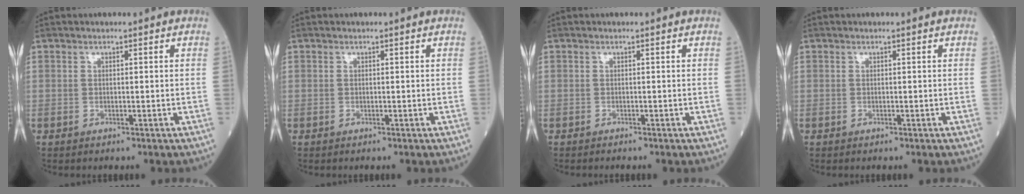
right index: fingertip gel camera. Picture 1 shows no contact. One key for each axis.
{"total": 0.0}
{"total": 0.6, "fx": -0.5, "fy": 0.0, "fz": 0.3, "tx": -0.002, "ty": -0.001, "tz": -0.010}
{"total": 0.0}